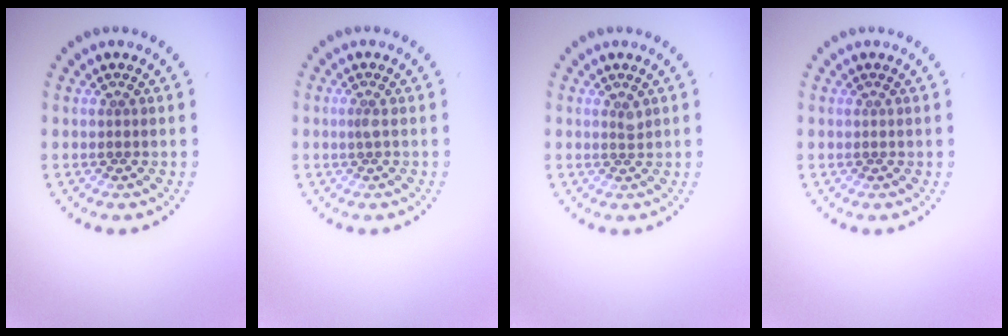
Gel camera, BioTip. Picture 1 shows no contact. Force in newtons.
{"total": 0.8, "press": 0.6, "slide": 0.5}
{"total": 0.8, "press": 0.5, "slide": 0.6}
{"total": 0.0}